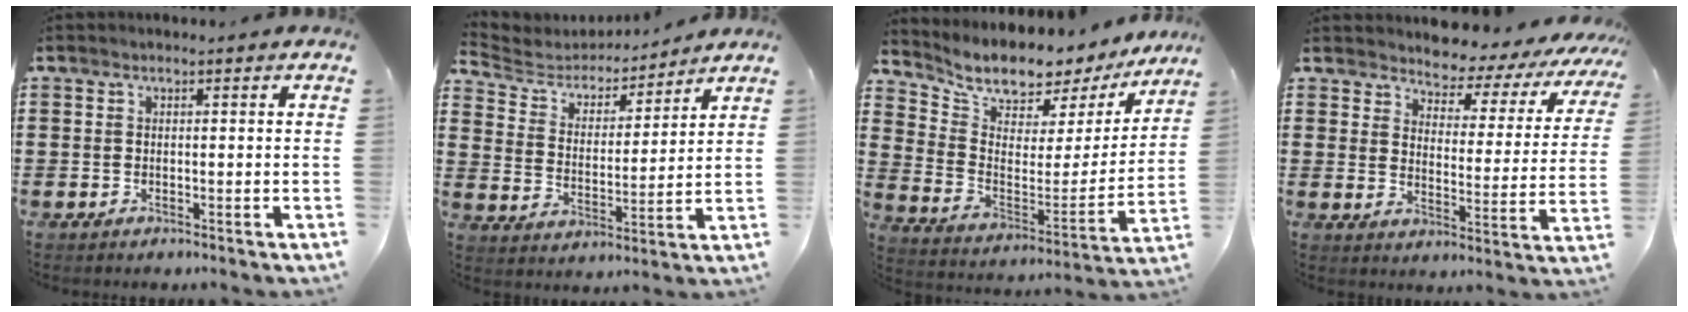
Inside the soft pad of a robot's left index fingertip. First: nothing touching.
{"total": 4.9, "force": [4.7, 1.4, 0.5], "torque": [-0.041, -0.031, 0.076]}
{"total": 6.6, "force": [6.3, 2.0, 0.8], "torque": [-0.036, -0.065, 0.098]}
{"total": 3.5, "force": [3.4, 0.9, 0.2], "torque": [-0.022, -0.035, 0.048]}